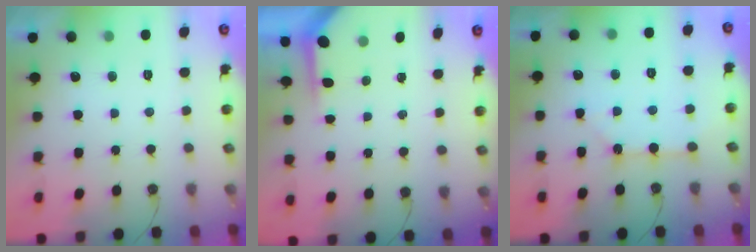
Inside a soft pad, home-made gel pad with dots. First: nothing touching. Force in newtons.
{"total": 3.5, "press": 3.5, "slide": 0.3}
{"total": 2.9, "press": 2.9, "slide": 0.5}